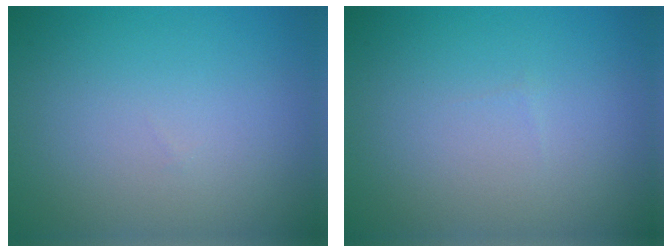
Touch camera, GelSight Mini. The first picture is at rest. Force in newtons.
{"total": 0.0}